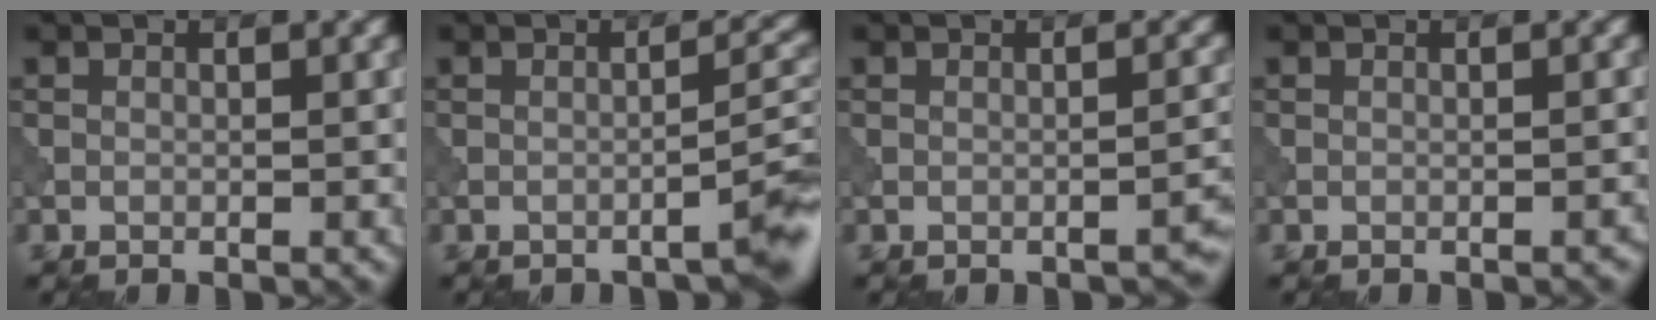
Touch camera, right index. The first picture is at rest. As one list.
[{"total": 3.5, "force": [-2.4, 0.4, 2.5], "torque": [-0.025, 0.019, -0.043]}, {"total": 1.7, "force": [-1.4, 0.3, 0.9], "torque": [-0.007, 0.006, -0.020]}, {"total": 0.6, "force": [-0.5, 0.2, 0.4], "torque": [-0.006, 0.001, -0.006]}]